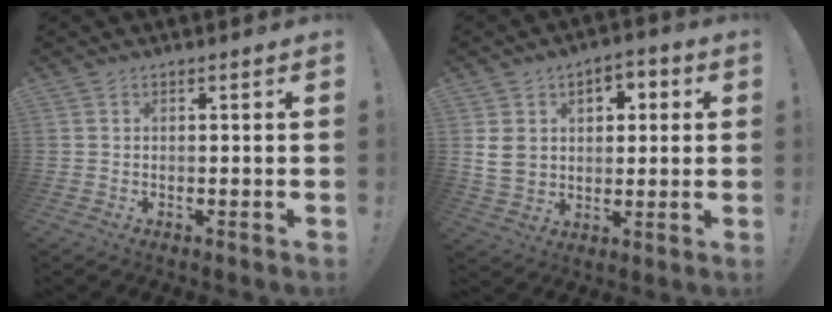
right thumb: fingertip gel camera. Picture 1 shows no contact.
{"total": 10.9, "force": [2.0, 9.1, 5.6], "torque": [-0.084, -0.001, 0.043]}